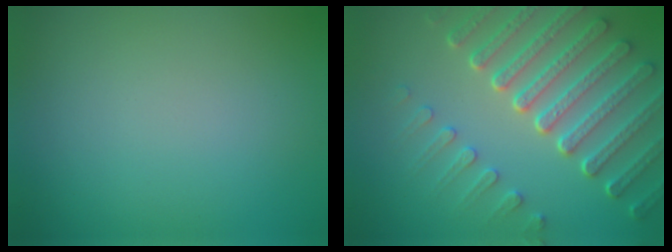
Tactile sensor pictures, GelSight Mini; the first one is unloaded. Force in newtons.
{"total": 7.6, "press": 5.7, "slide": 5.0}